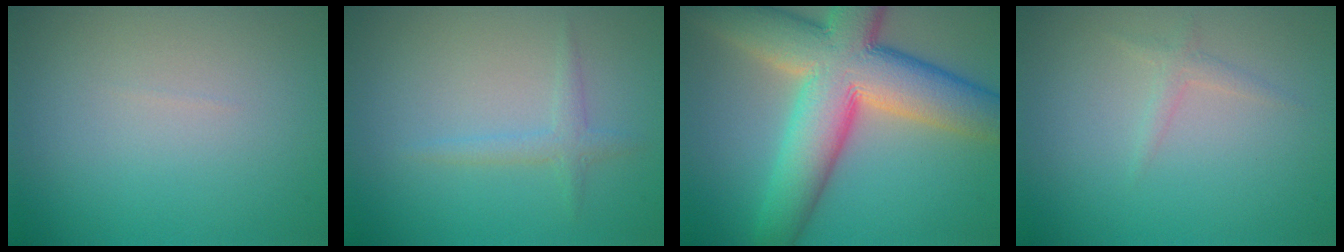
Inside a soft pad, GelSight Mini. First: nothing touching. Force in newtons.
{"total": 1.5, "press": 1.4, "slide": 0.2}
{"total": 13.1, "press": 13.1, "slide": 0.9}
{"total": 1.1, "press": 1.1, "slide": 0.0}